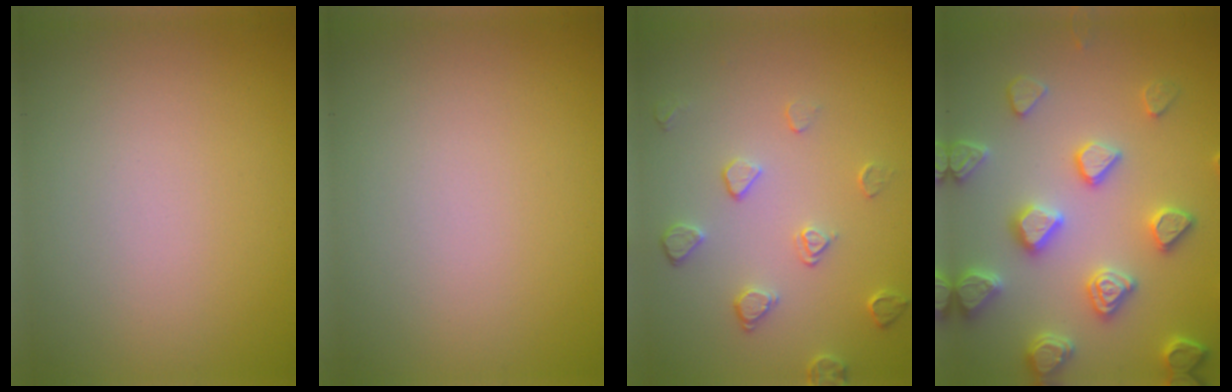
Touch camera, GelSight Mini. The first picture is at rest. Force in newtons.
{"total": 0.0}
{"total": 2.1, "press": 1.4, "slide": 1.5}
{"total": 5.0, "press": 4.7, "slide": 1.6}